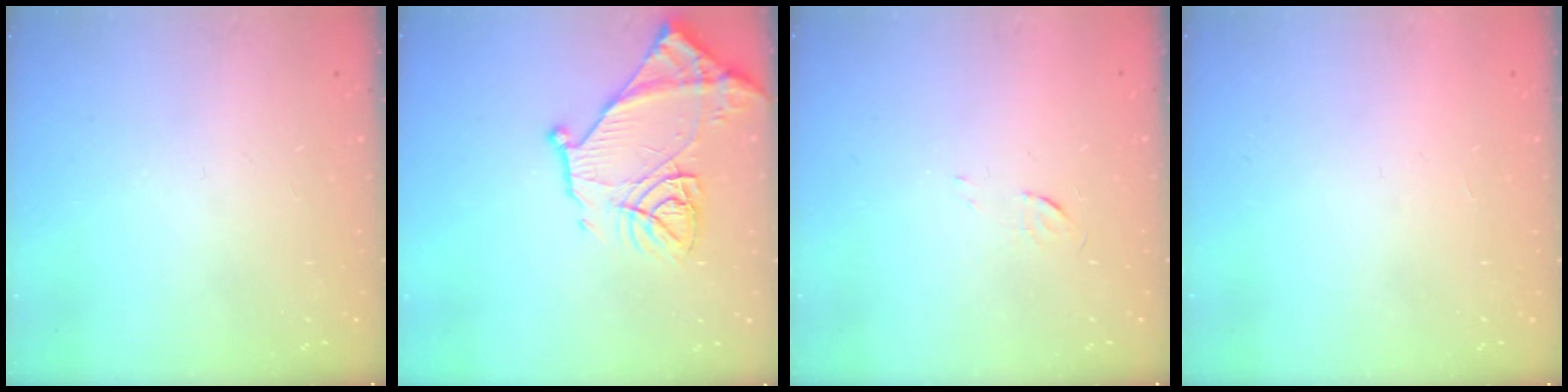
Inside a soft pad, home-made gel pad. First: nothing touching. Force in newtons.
{"total": 14.6, "press": 14.6, "slide": 1.0}
{"total": 3.6, "press": 3.6, "slide": 0.3}
{"total": 1.7, "press": 1.7, "slide": 0.1}